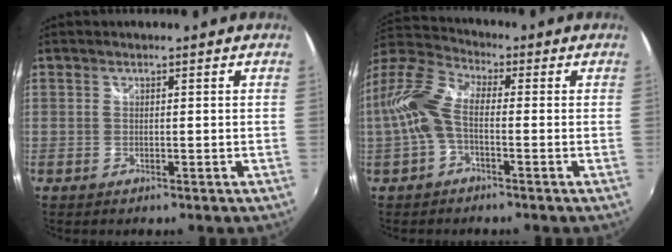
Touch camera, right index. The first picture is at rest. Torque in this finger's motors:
{"motor_torque": [0.87, -0.22, 0.76, 0.18]}